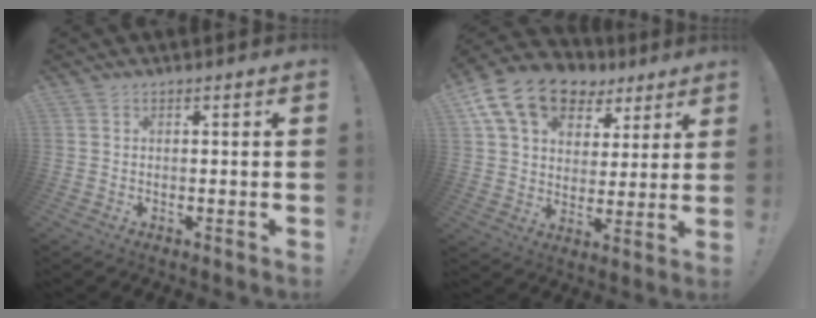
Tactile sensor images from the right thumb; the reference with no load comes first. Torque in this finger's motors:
{"motor_torque": [1.16, 3.57, 0.72, 0.00, 0.15]}